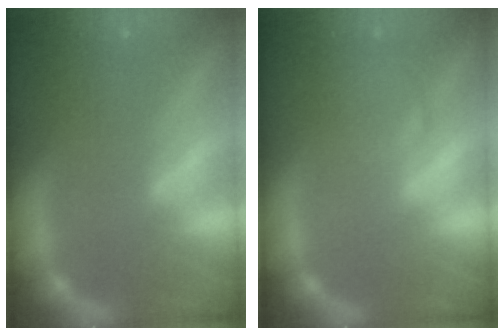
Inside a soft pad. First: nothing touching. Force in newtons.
{"total": 2.9}